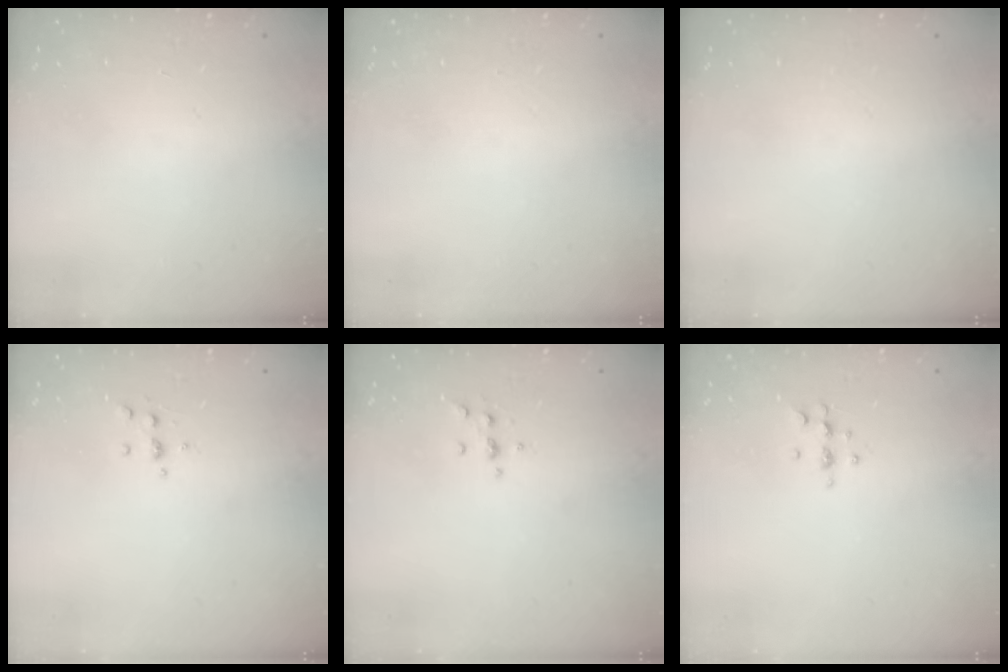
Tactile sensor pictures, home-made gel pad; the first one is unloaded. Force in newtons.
{"total": 0.0}
{"total": 0.0}
{"total": 4.9, "press": 4.8, "slide": 1.1}
{"total": 3.8, "press": 3.6, "slide": 1.2}
{"total": 5.6, "press": 5.4, "slide": 1.5}